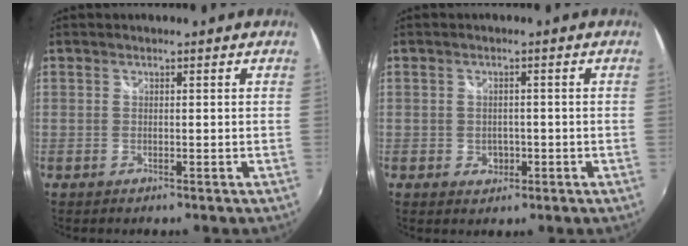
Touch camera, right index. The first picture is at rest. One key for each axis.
{"total": 3.0, "fx": -0.9, "fy": 2.6, "fz": 1.3, "tx": -0.024, "ty": 0.000, "tz": -0.009}